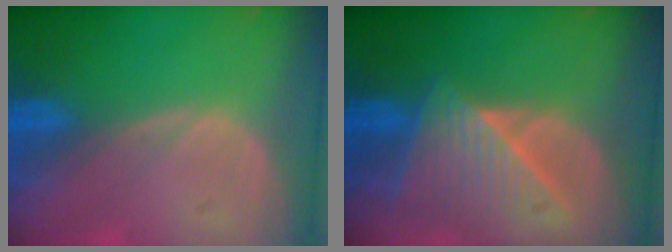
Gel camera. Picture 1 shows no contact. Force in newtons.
{"total": 7.7, "press": 7.3, "slide": 2.5}